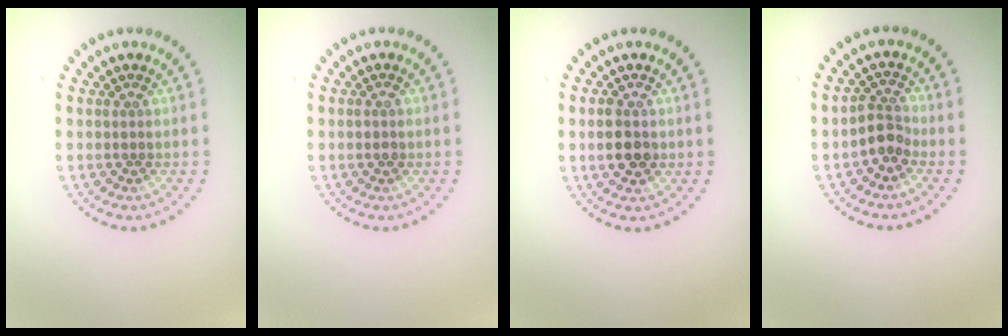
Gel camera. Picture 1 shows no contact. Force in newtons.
{"total": 0.8, "press": 0.8, "slide": 0.2}
{"total": 2.7, "press": 2.7, "slide": 0.2}
{"total": 2.3, "press": 1.8, "slide": 1.4}